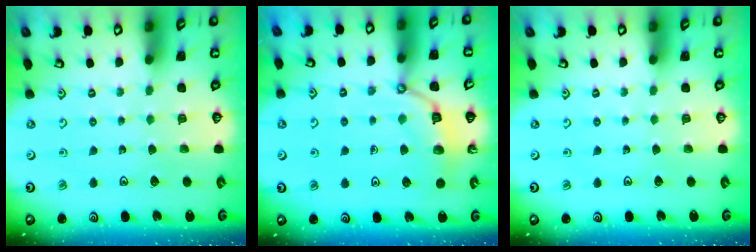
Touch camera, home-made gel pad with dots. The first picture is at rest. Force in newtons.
{"total": 6.9, "press": 6.9, "slide": 0.4}
{"total": 0.0}